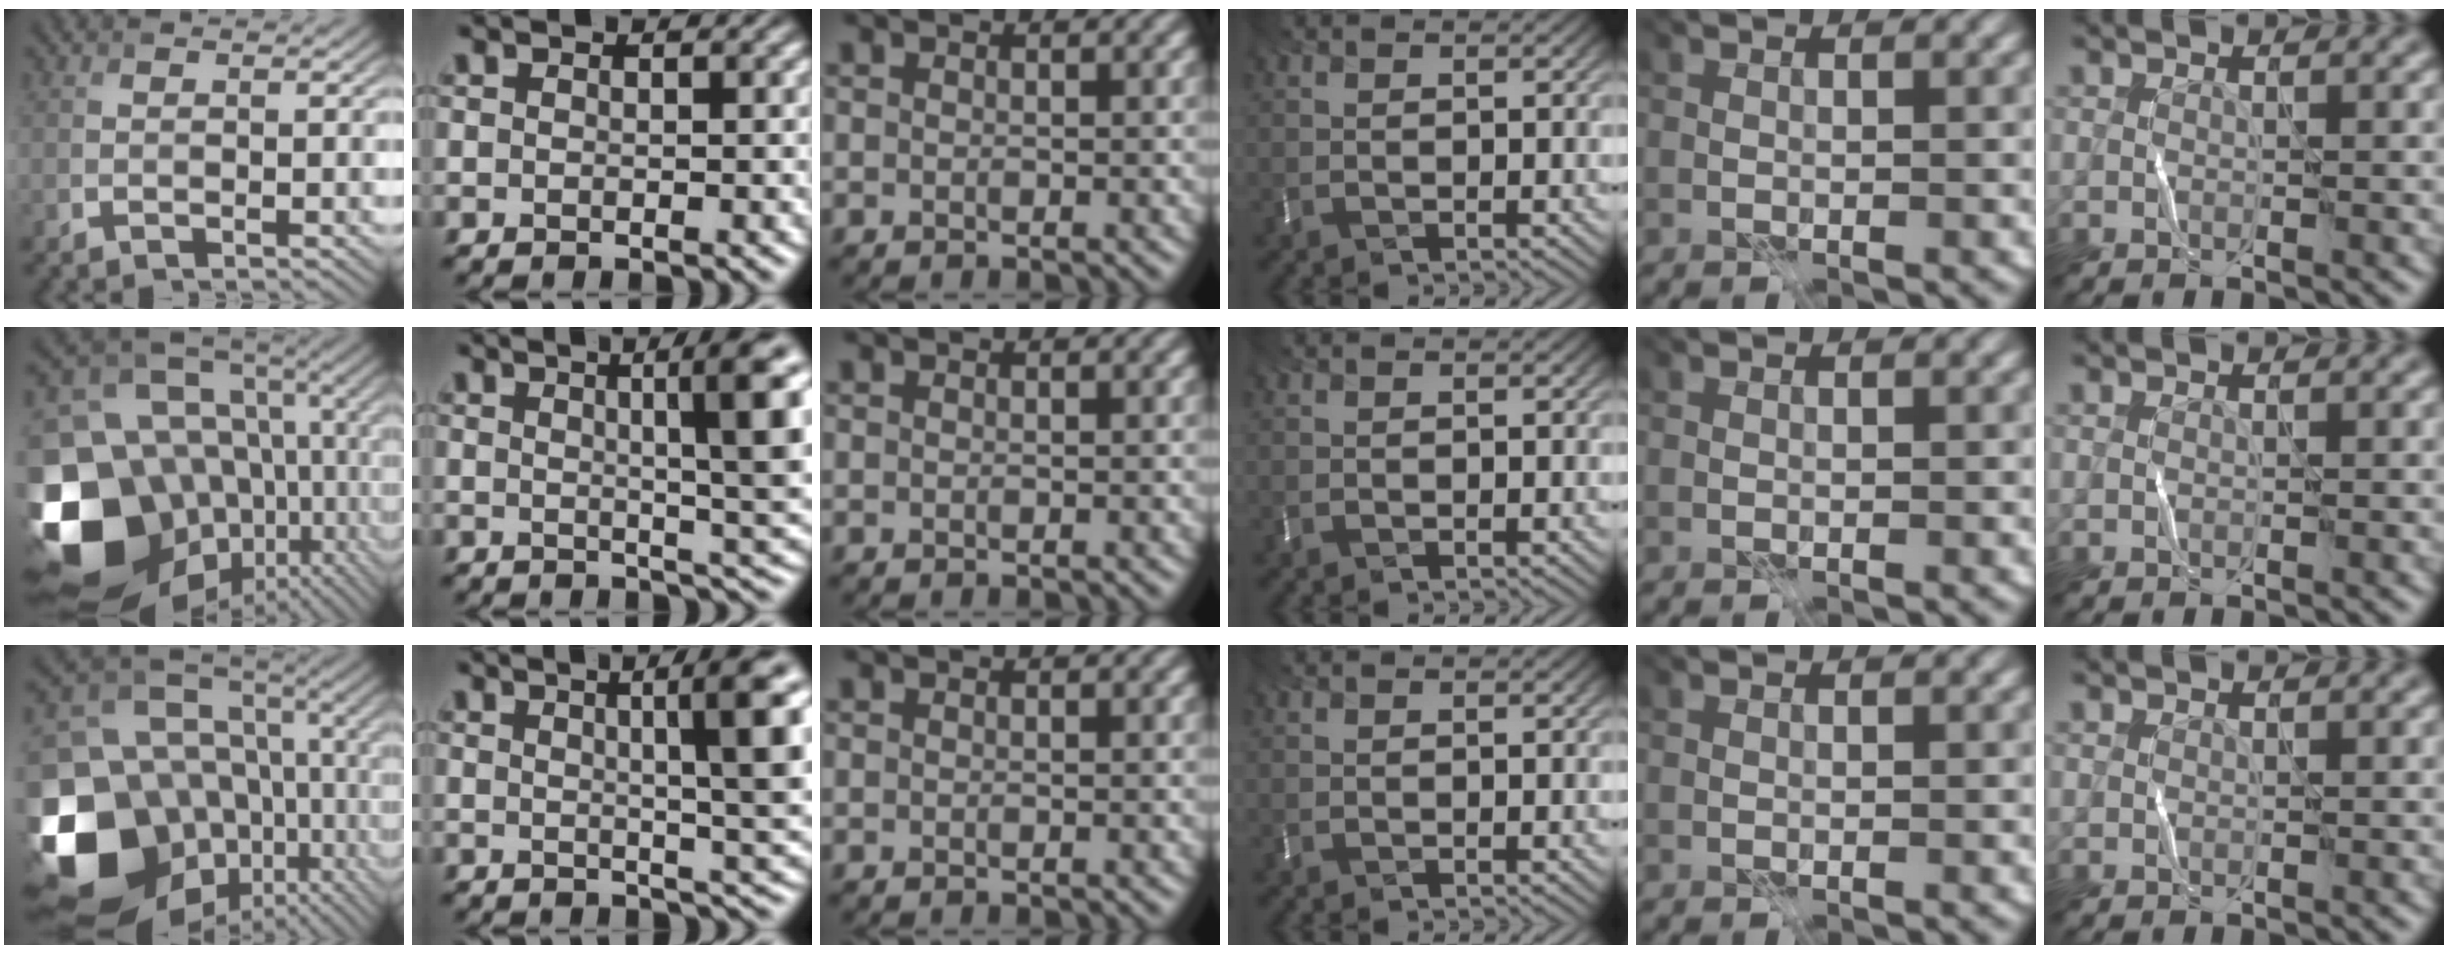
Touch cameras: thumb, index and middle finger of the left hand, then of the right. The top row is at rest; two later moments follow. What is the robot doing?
{"motion": "fold", "object": "bubble wrap"}